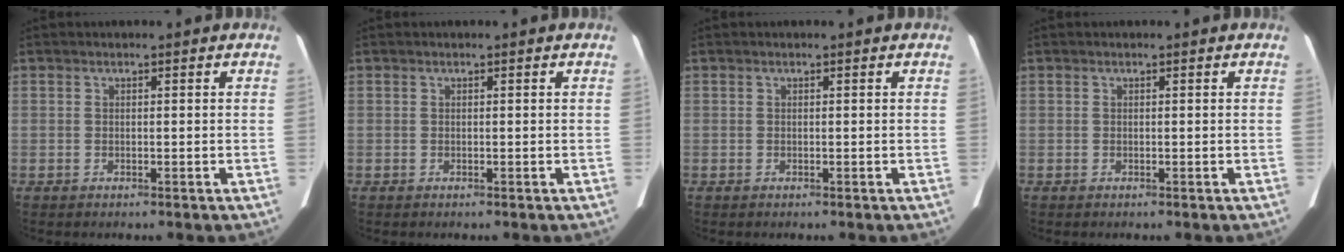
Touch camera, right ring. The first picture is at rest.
{"total": 0.0}
{"total": 0.0}
{"total": 0.0}